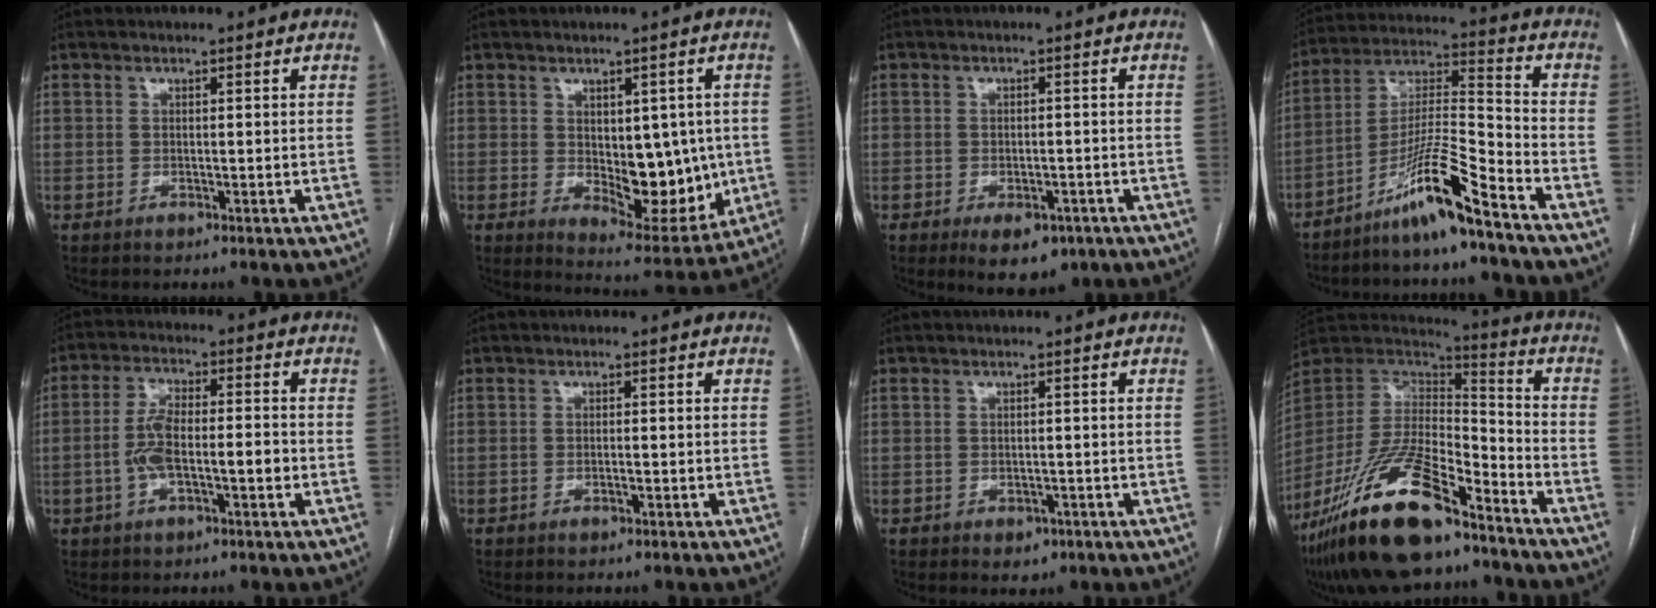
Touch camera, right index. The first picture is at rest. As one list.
[{"total": 11.5, "force": [-0.5, 5.7, 10.0], "torque": [-0.121, -0.006, 0.014]}, {"total": 6.0, "force": [-3.6, 3.3, 3.5], "torque": [-0.044, -0.001, -0.043]}, {"total": 11.8, "force": [-8.6, -0.6, 8.0], "torque": [-0.157, -0.001, -0.157]}, {"total": 7.8, "force": [-1.8, 2.5, 7.2], "torque": [-0.145, 0.022, -0.032]}, {"total": 0.8, "force": [-0.2, 0.2, 0.7], "torque": [-0.014, -0.001, -0.003]}, {"total": 2.0, "force": [-1.0, 1.5, 0.9], "torque": [-0.007, 0.002, -0.005]}, {"total": 23.0, "force": [-15.9, 6.7, 15.2], "torque": [-0.313, -0.017, -0.289]}]